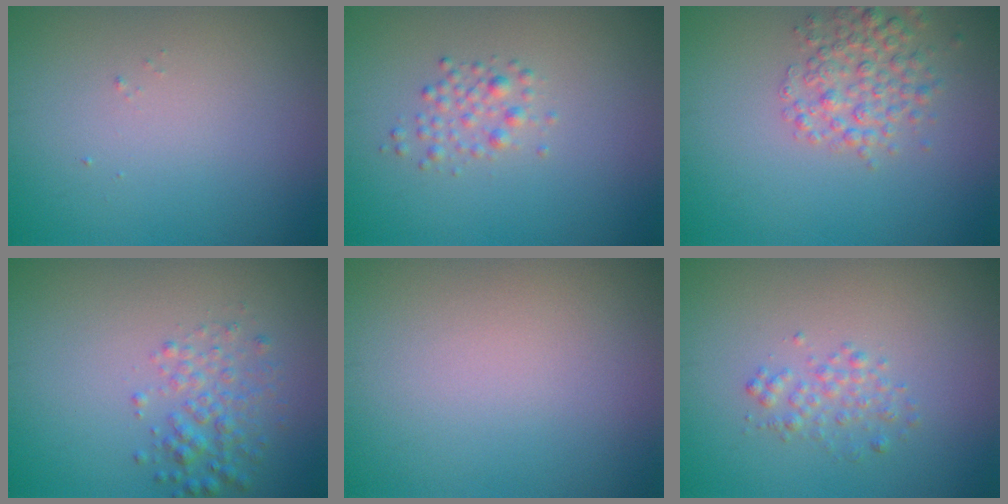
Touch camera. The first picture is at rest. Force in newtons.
{"total": 1.5, "press": 1.5, "slide": 0.0}
{"total": 3.4, "press": 3.4, "slide": 0.1}
{"total": 2.4, "press": 2.4, "slide": 0.1}
{"total": 0.0}
{"total": 1.5, "press": 1.5, "slide": 0.0}